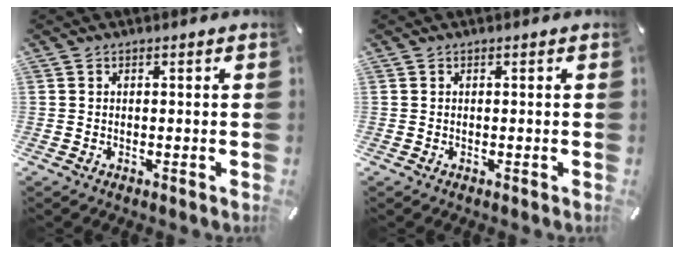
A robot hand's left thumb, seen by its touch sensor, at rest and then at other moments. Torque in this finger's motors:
{"motor_torque": [-0.13, -0.08, 0.02, -0.03, 0.00]}